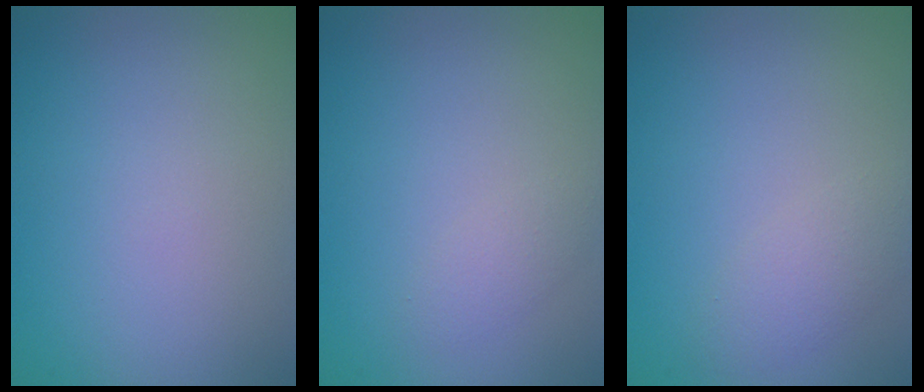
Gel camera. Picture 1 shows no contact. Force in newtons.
{"total": 1.2, "press": 1.2, "slide": 0.0}
{"total": 2.0, "press": 2.0, "slide": 0.2}